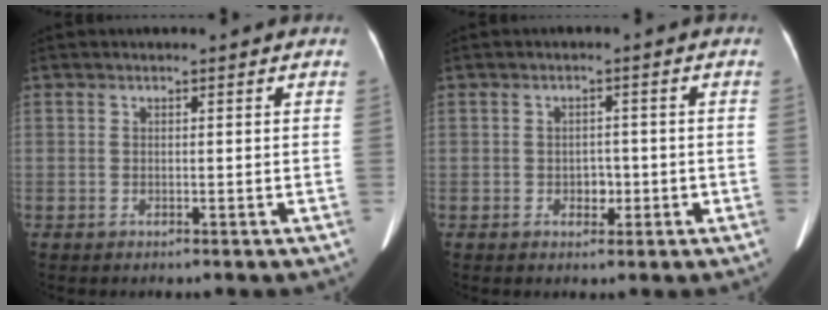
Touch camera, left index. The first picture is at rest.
{"total": 2.1, "force": [-0.7, 1.6, 1.2], "torque": [-0.016, 0.005, -0.005]}